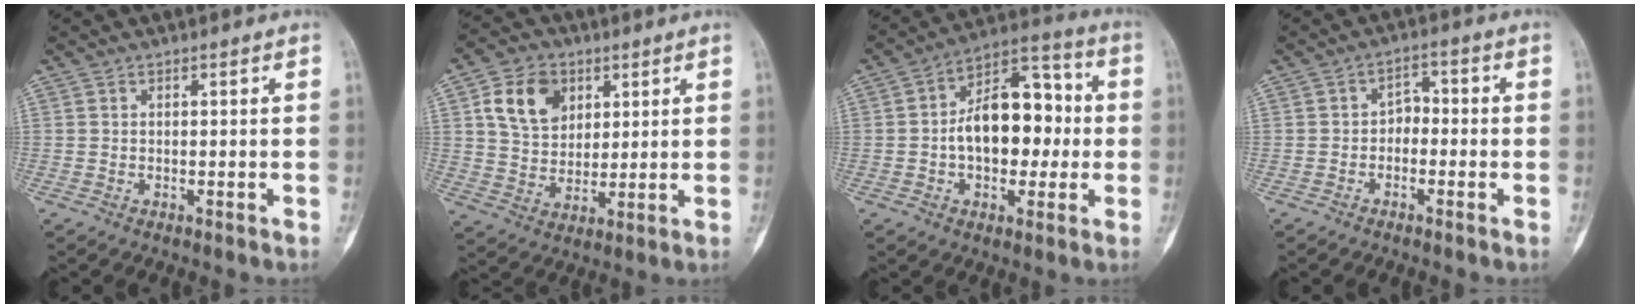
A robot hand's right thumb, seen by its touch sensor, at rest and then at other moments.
{"total": 11.2, "force": [4.3, 8.3, 6.1], "torque": [-0.079, -0.011, 0.079]}
{"total": 16.4, "force": [-0.4, 10.1, 12.9], "torque": [-0.161, 0.040, -0.011]}
{"total": 3.5, "force": [-1.0, 2.7, 2.0], "torque": [-0.014, 0.025, -0.028]}